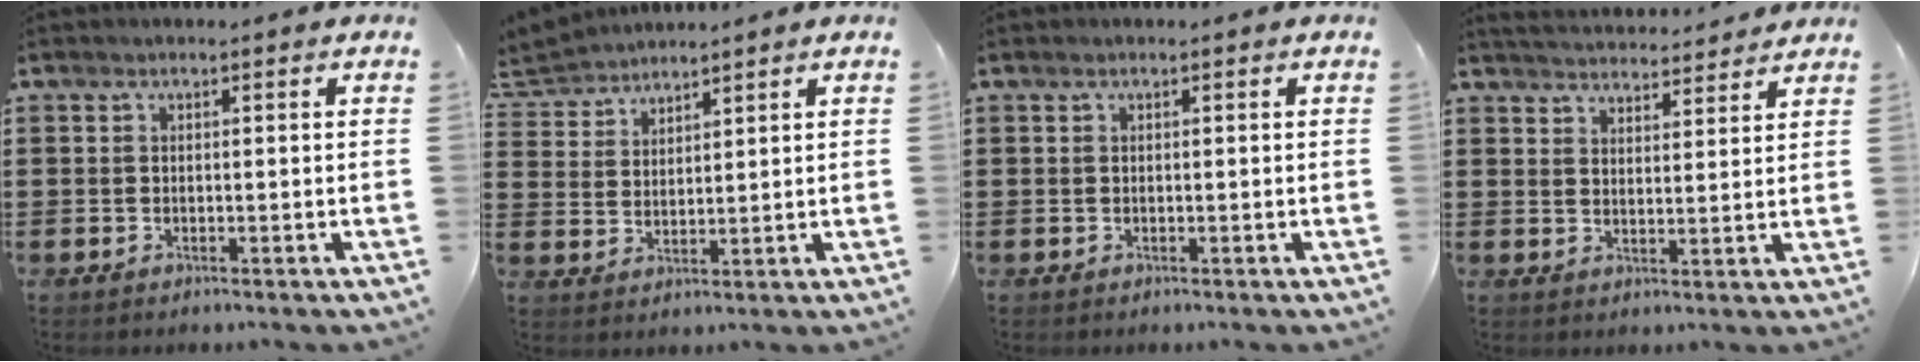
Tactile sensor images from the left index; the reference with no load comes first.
{"total": 3.8, "force": [3.5, 1.2, -0.3], "torque": [-0.013, -0.016, 0.065]}
{"total": 0.0}
{"total": 3.7, "force": [3.7, 0.1, 0.1], "torque": [-0.016, -0.021, 0.066]}